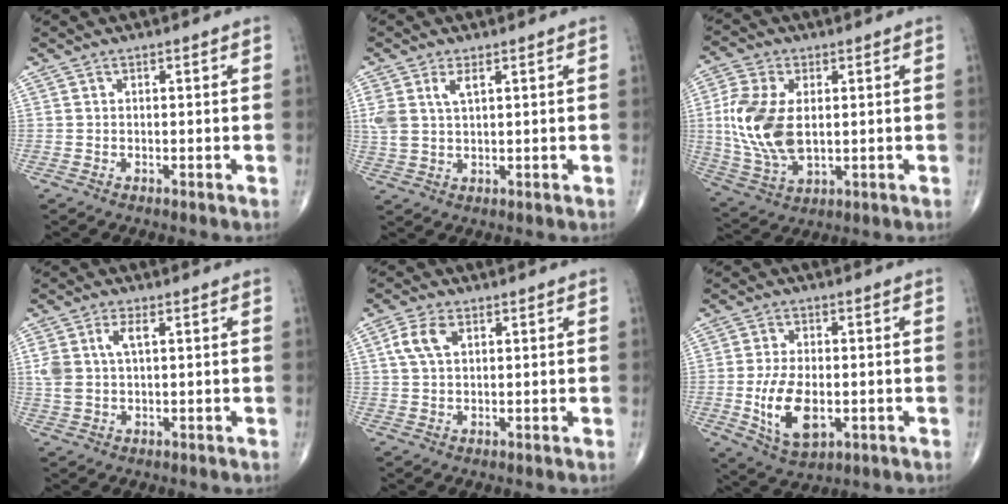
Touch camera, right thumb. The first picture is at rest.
{"total": 5.2, "force": [2.1, 2.4, 4.0], "torque": [-0.095, 0.002, 0.050]}
{"total": 14.2, "force": [1.1, 8.2, 11.5], "torque": [-0.248, -0.009, 0.029]}
{"total": 5.6, "force": [1.6, 2.7, 4.6], "torque": [-0.109, 0.010, 0.036]}
{"total": 5.2, "force": [1.8, 3.0, 3.8], "torque": [-0.082, 0.006, 0.035]}
{"total": 10.8, "force": [-2.0, 5.9, 8.8], "torque": [-0.158, -0.006, -0.024]}